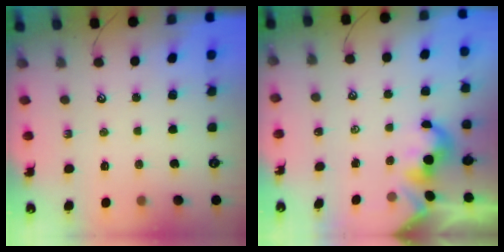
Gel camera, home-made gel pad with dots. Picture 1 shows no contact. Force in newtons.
{"total": 2.0, "press": 1.9, "slide": 0.4}